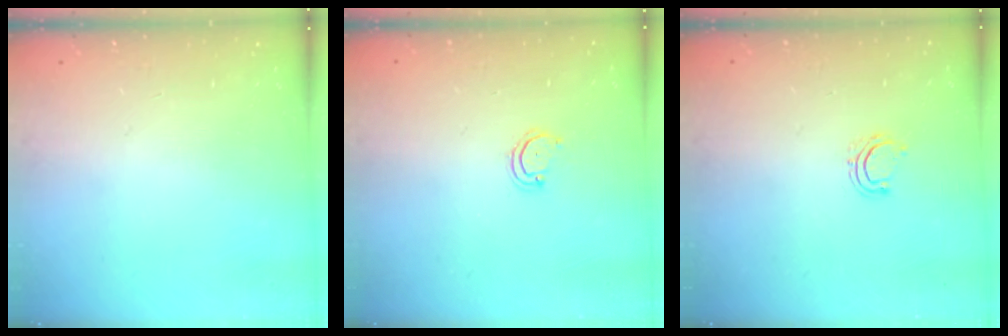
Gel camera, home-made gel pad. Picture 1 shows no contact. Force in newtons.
{"total": 3.2, "press": 3.2, "slide": 0.2}
{"total": 5.0, "press": 4.8, "slide": 1.2}